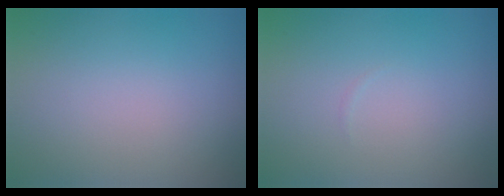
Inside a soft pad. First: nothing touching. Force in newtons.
{"total": 0.0}